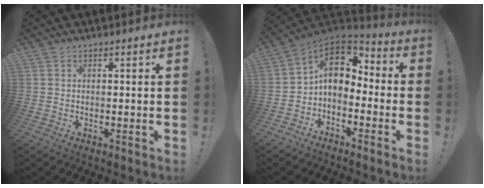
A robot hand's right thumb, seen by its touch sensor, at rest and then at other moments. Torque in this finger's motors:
{"motor_torque": [2.17, 1.75, 0.94, -0.99, 0.05]}